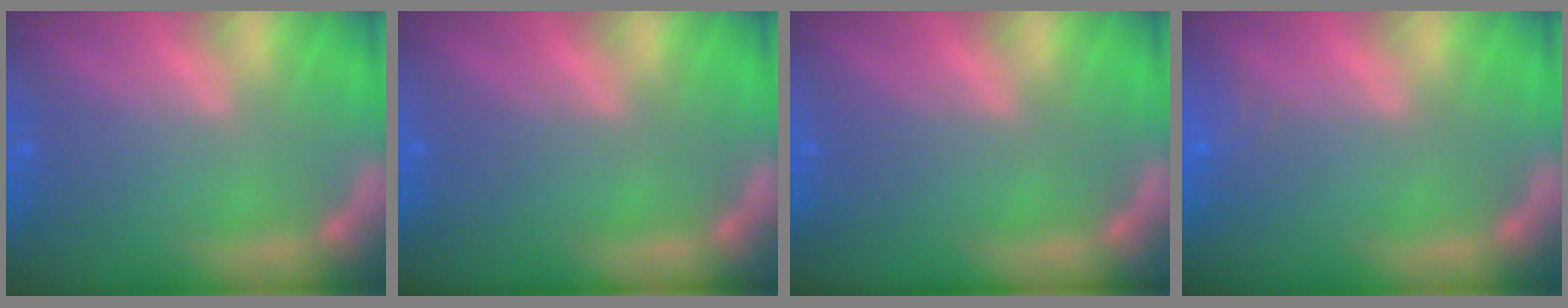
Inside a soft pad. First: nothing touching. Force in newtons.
{"total": 0.0}
{"total": 0.0}
{"total": 1.9}